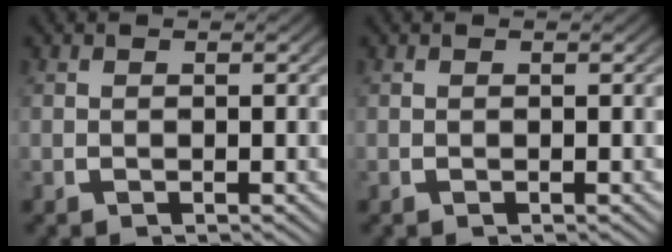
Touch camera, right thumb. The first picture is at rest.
{"total": 0.0}